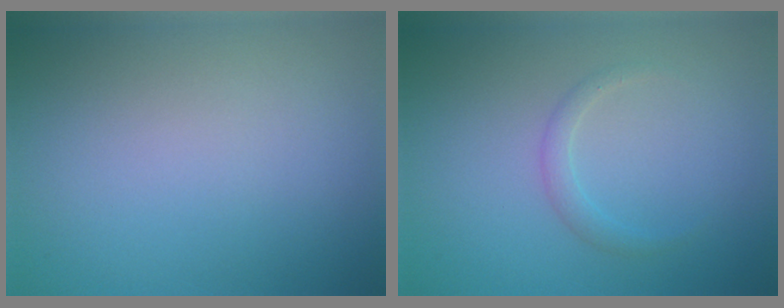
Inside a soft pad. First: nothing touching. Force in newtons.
{"total": 1.2, "press": 1.2, "slide": 0.0}